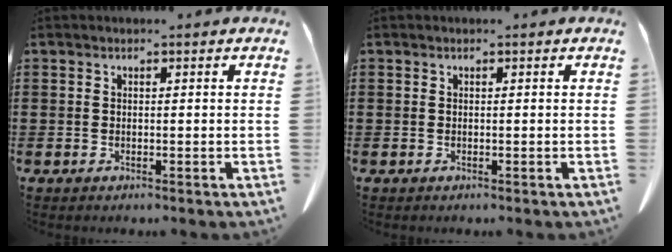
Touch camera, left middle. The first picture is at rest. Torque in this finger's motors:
{"motor_torque": [-0.01, 0.01, 0.00, 0.00]}